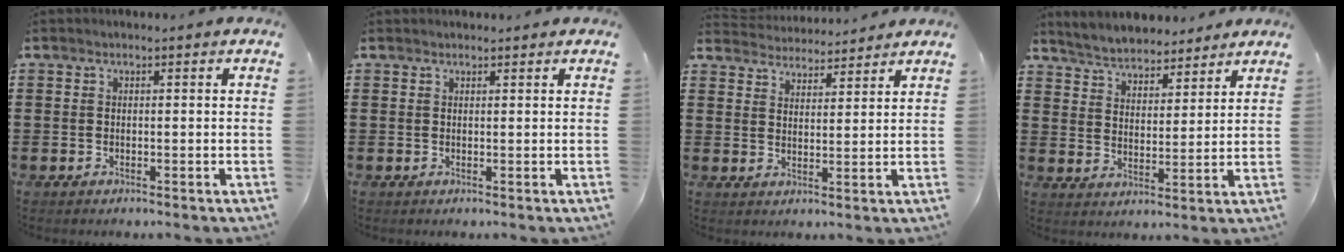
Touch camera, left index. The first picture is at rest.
{"total": 0.6, "force": [0.5, 0.2, 0.1], "torque": [-0.003, 0.000, 0.011]}
{"total": 4.2, "force": [4.1, 0.3, 0.0], "torque": [-0.015, -0.021, 0.075]}
{"total": 4.8, "force": [4.7, 0.5, 0.2], "torque": [-0.026, -0.023, 0.085]}